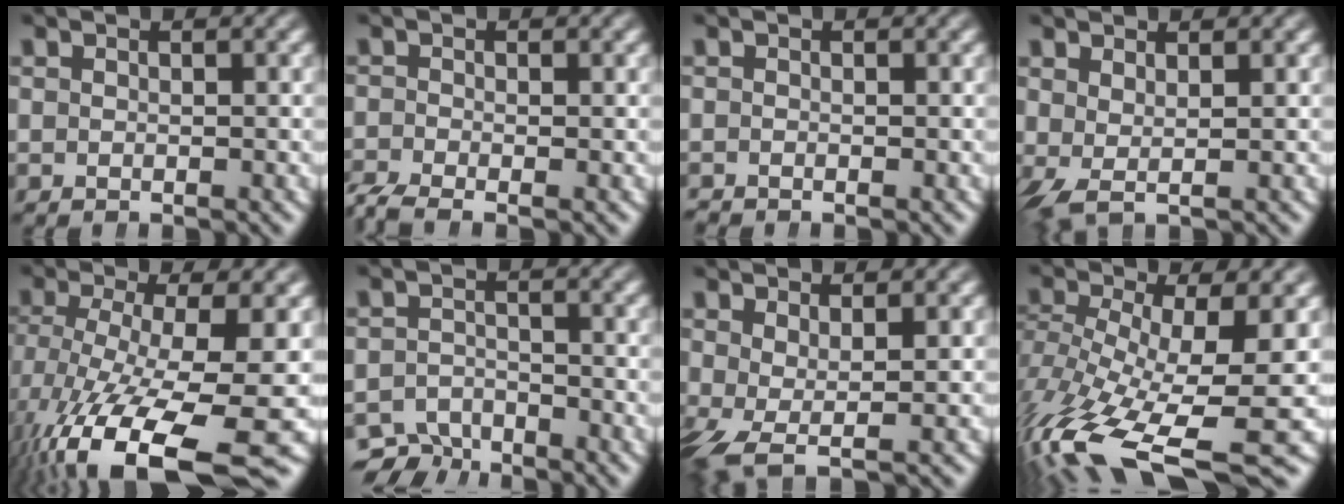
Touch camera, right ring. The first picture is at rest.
{"total": 3.1, "force": [-2.4, 1.4, 1.3], "torque": [-0.025, -0.011, -0.038]}
{"total": 0.7, "force": [-0.7, 0.2, 0.0], "torque": [0.000, -0.007, -0.011]}
{"total": 1.2, "force": [0.5, -0.1, 1.1], "torque": [-0.026, -0.011, 0.019]}
{"total": 11.3, "force": [-5.2, 4.8, 8.8], "torque": [-0.174, -0.058, -0.045]}
{"total": 4.4, "force": [-3.5, 2.5, 0.9], "torque": [-0.009, -0.019, -0.058]}
{"total": 3.7, "force": [-1.7, 1.5, 3.0], "torque": [-0.078, -0.036, -0.006]}
{"total": 10.6, "force": [-5.4, 4.1, 8.1], "torque": [-0.173, -0.064, -0.050]}